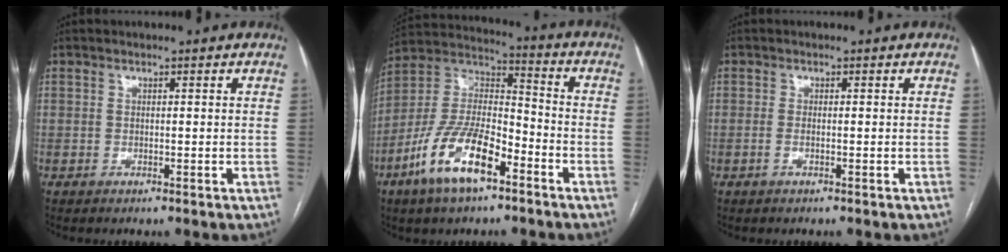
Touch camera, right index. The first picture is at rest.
{"total": 15.1, "force": [-8.1, 5.0, 11.7], "torque": [-0.241, 0.003, -0.150]}
{"total": 0.9, "force": [-0.4, 0.2, 0.8], "torque": [-0.018, 0.000, -0.008]}